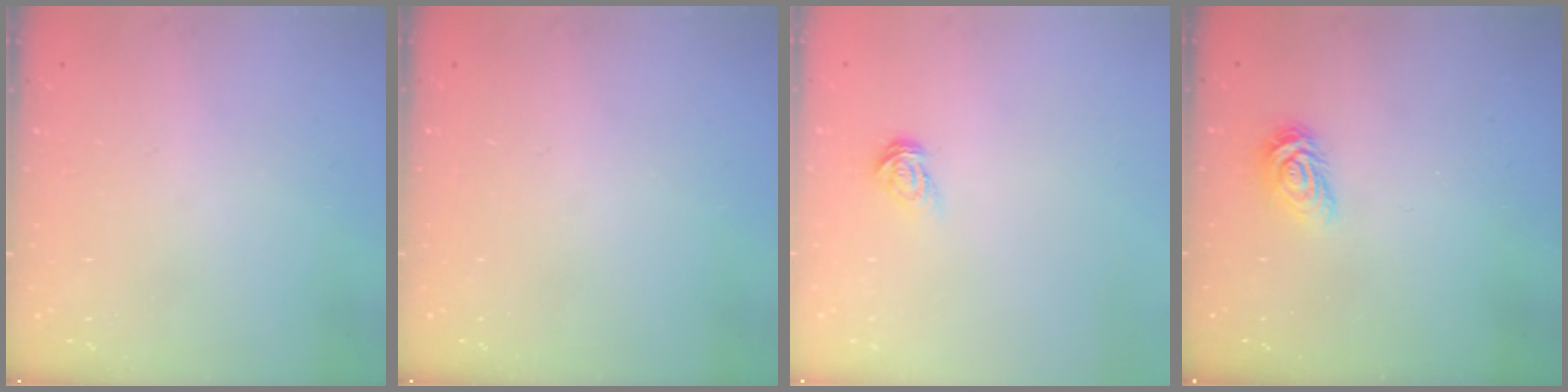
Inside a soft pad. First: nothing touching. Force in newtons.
{"total": 0.0}
{"total": 4.2, "press": 4.1, "slide": 0.4}
{"total": 5.1, "press": 5.0, "slide": 0.6}